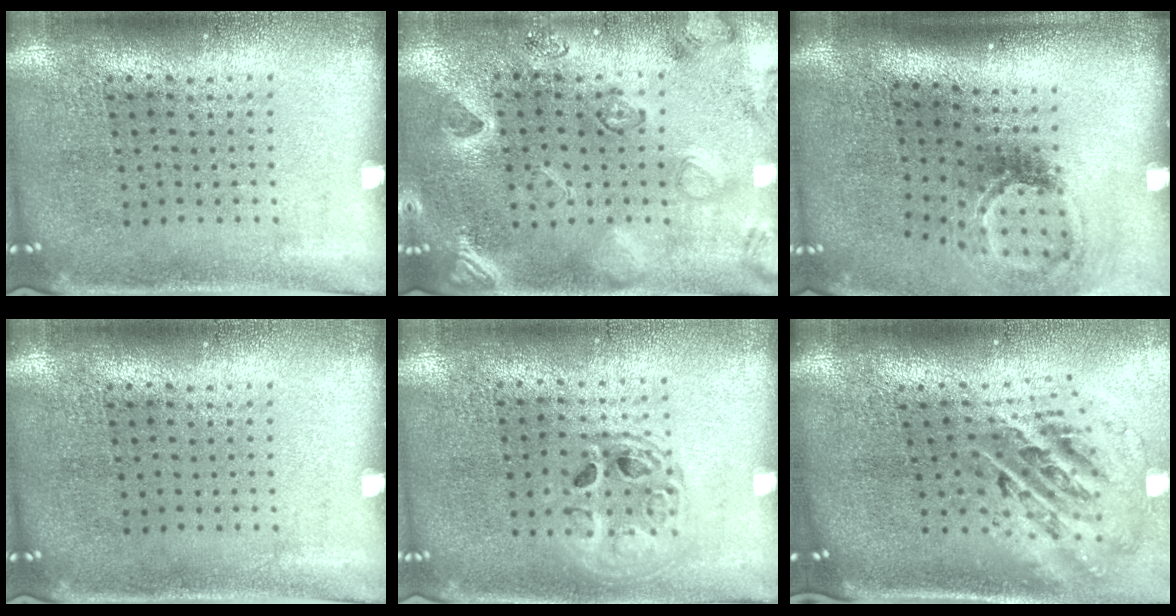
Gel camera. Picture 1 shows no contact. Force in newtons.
{"total": 2.3, "press": 2.1, "slide": 1.0}
{"total": 1.9, "press": 1.2, "slide": 1.5}
{"total": 0.0}
{"total": 1.5, "press": 1.3, "slide": 0.7}
{"total": 2.6, "press": 1.8, "slide": 1.9}